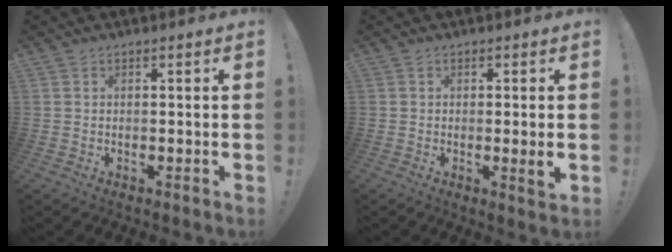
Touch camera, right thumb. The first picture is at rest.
{"total": 3.6, "force": [-0.3, -0.1, 3.6], "torque": [-0.047, -0.012, -0.006]}